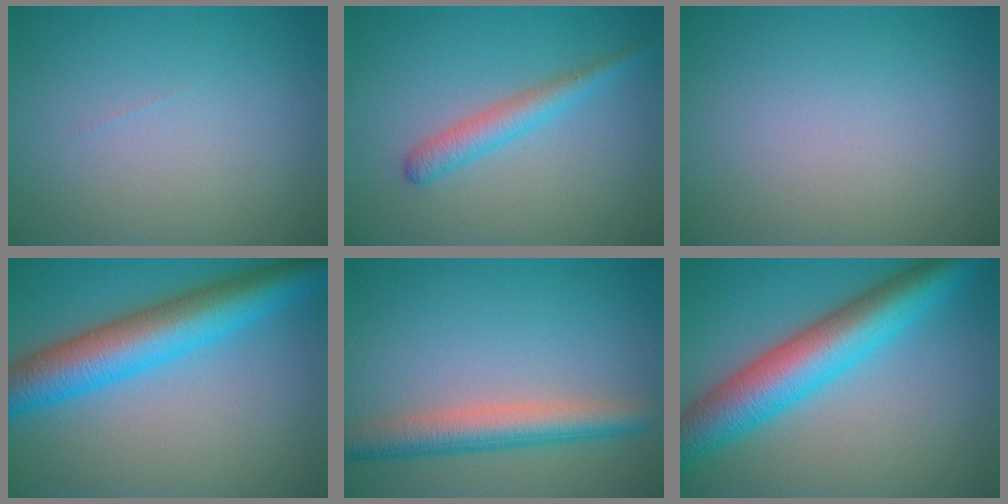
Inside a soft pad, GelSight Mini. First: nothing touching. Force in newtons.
{"total": 2.7, "press": 2.7, "slide": 0.0}
{"total": 0.0}
{"total": 8.5, "press": 8.5, "slide": 0.1}
{"total": 4.7, "press": 4.7, "slide": 0.2}
{"total": 8.9, "press": 8.9, "slide": 0.2}